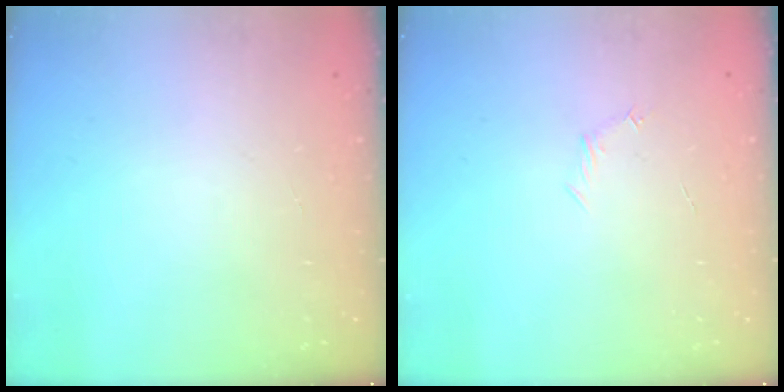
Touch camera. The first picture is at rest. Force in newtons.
{"total": 3.9, "press": 3.7, "slide": 1.0}